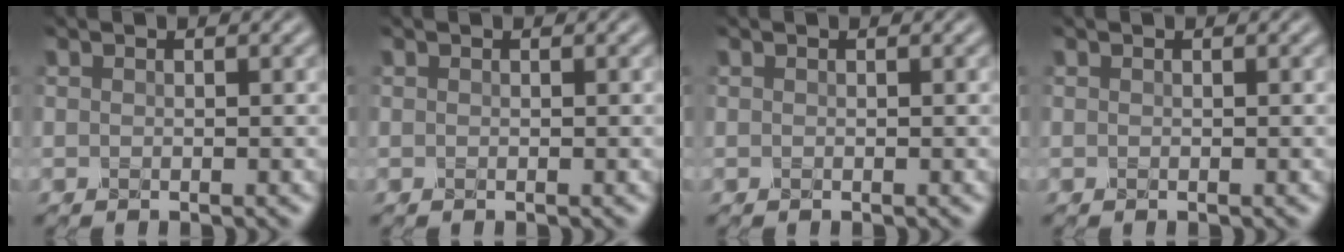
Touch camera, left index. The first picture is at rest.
{"total": 0.0}
{"total": 0.0}
{"total": 0.0}